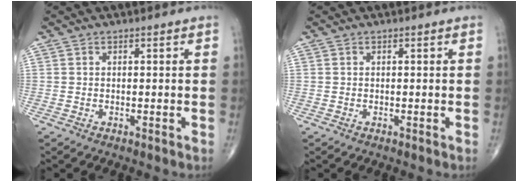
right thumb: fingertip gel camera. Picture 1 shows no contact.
{"total": 0.0}